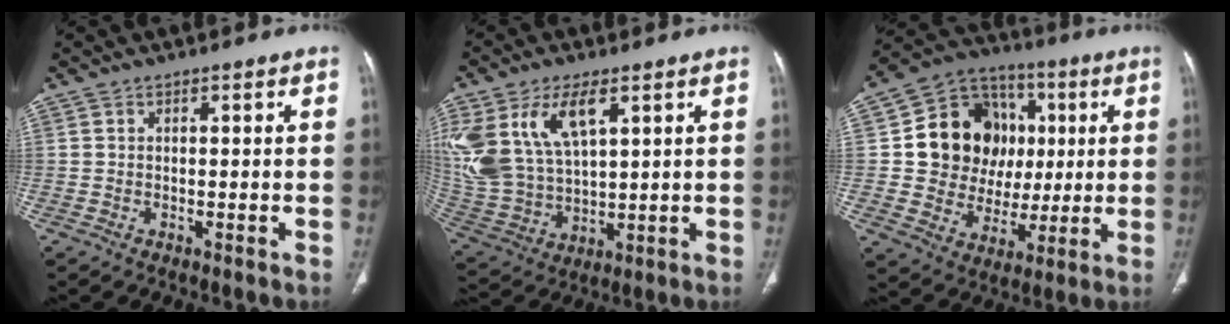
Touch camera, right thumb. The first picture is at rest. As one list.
[{"total": 18.0, "force": [7.4, 9.6, 13.2], "torque": [-0.279, -0.021, 0.155]}, {"total": 18.7, "force": [2.8, 15.8, 9.5], "torque": [-0.108, 0.018, 0.061]}]